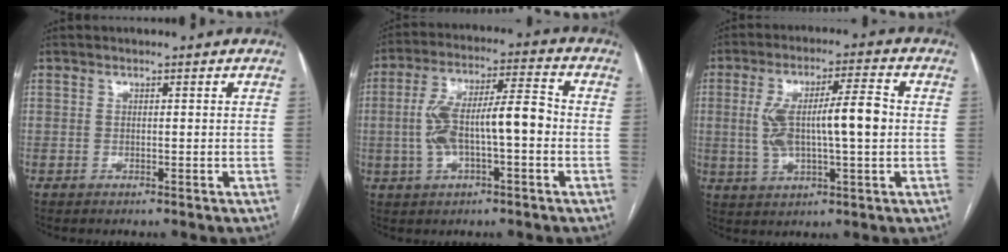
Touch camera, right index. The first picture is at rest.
{"total": 11.9, "force": [-1.4, 3.1, 11.4], "torque": [-0.215, 0.031, -0.020]}
{"total": 11.4, "force": [0.3, 2.3, 11.2], "torque": [-0.211, 0.021, 0.009]}